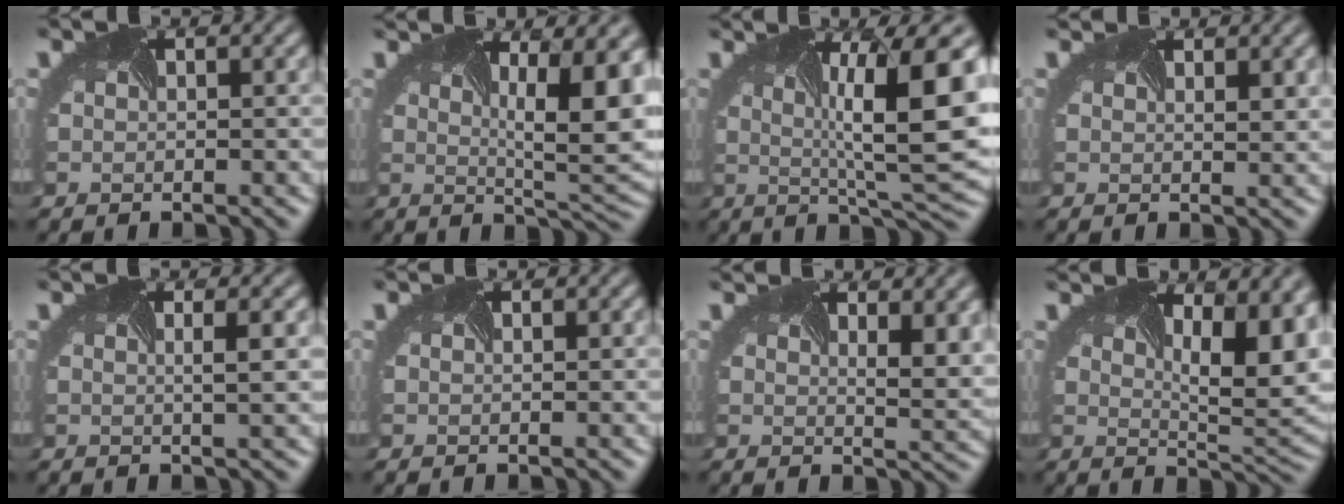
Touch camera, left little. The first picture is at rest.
{"total": 11.2, "force": [2.5, 3.8, 10.2], "torque": [-0.126, 0.007, 0.035]}
{"total": 11.6, "force": [1.3, 2.5, 11.2], "torque": [-0.155, -0.003, 0.022]}
{"total": 2.3, "force": [2.0, 0.7, 1.1], "torque": [-0.019, 0.000, 0.029]}
{"total": 2.0, "force": [0.3, 0.6, 1.9], "torque": [-0.014, 0.006, -0.011]}
{"total": 0.7, "force": [0.7, 0.2, 0.1], "torque": [-0.005, -0.003, 0.008]}
{"total": 7.2, "force": [4.2, 2.9, 5.1], "torque": [-0.062, 0.013, 0.060]}
{"total": 11.4, "force": [4.0, 4.8, 9.5], "torque": [-0.116, 0.016, 0.056]}